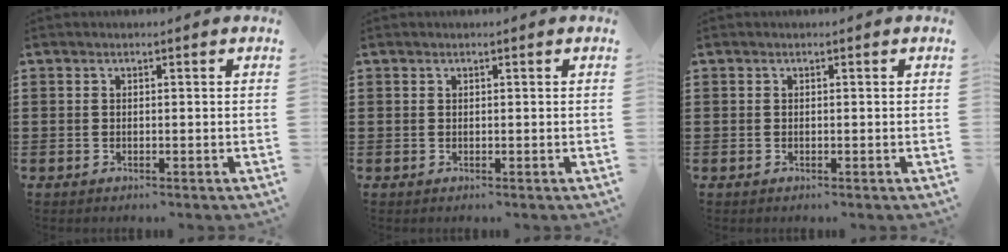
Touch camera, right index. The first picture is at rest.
{"total": 0.0}
{"total": 0.0}